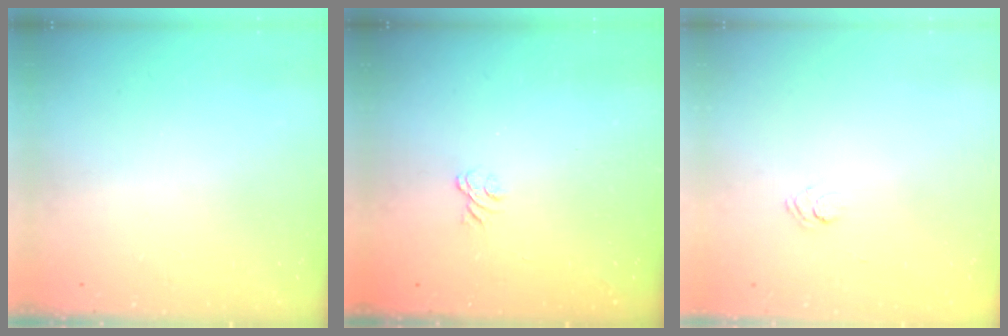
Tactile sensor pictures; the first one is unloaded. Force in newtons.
{"total": 1.9, "press": 1.5, "slide": 1.1}
{"total": 3.3, "press": 3.1, "slide": 1.1}